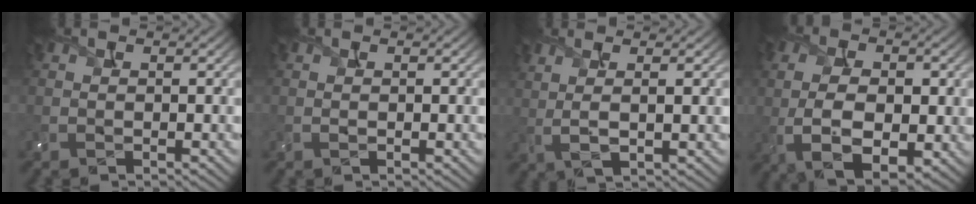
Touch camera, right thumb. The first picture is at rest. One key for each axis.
{"total": 0.0}
{"total": 3.4, "fx": 1.3, "fy": 0.5, "fz": 3.1, "tx": -0.062, "ty": 0.001, "tz": 0.022}
{"total": 9.9, "fx": -0.7, "fy": 5.7, "fz": 8.1, "tx": -0.161, "ty": 0.000, "tz": -0.010}